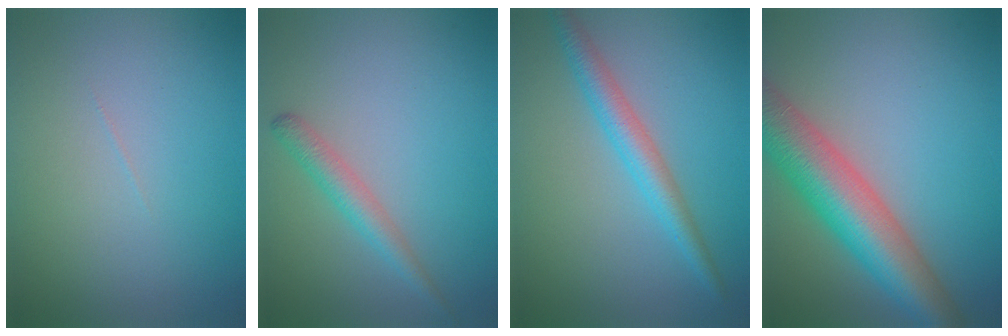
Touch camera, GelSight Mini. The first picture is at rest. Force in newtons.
{"total": 2.3, "press": 2.3, "slide": 0.1}
{"total": 3.2, "press": 3.2, "slide": 0.2}
{"total": 9.2, "press": 9.2, "slide": 0.4}